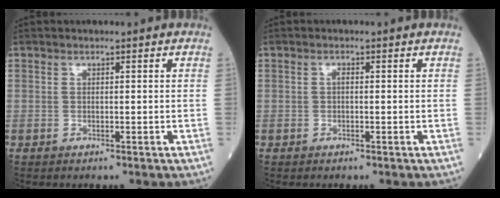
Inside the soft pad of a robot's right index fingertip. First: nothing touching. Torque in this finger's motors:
{"motor_torque": [0.32, -0.04, 0.09, 0.01]}